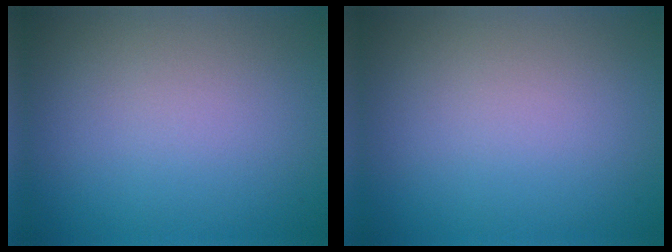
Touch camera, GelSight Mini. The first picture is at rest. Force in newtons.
{"total": 0.0}